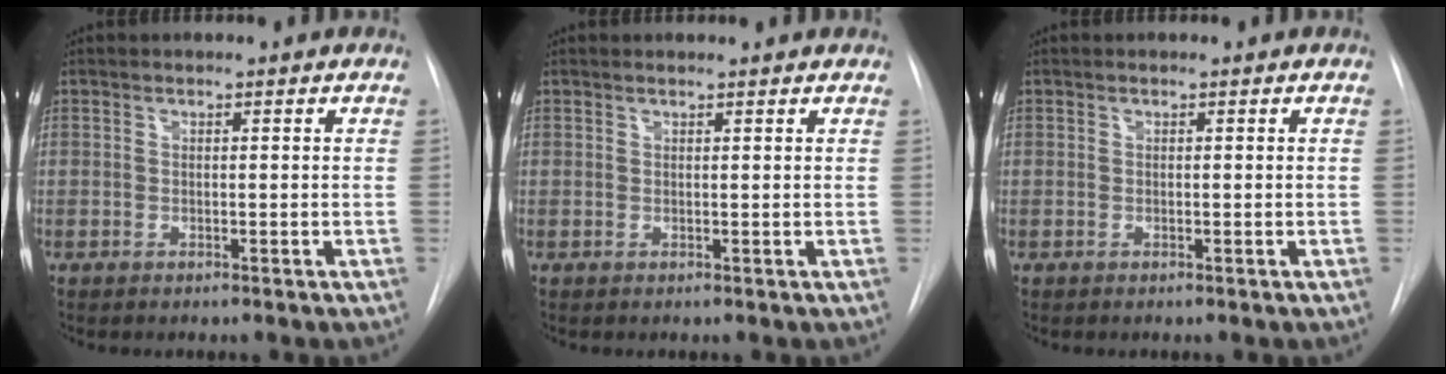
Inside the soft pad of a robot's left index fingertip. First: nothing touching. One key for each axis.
{"total": 1.3, "fx": 1.3, "fy": -0.1, "fz": 0.3, "tx": -0.011, "ty": 0.007, "tz": 0.017}
{"total": 0.0}